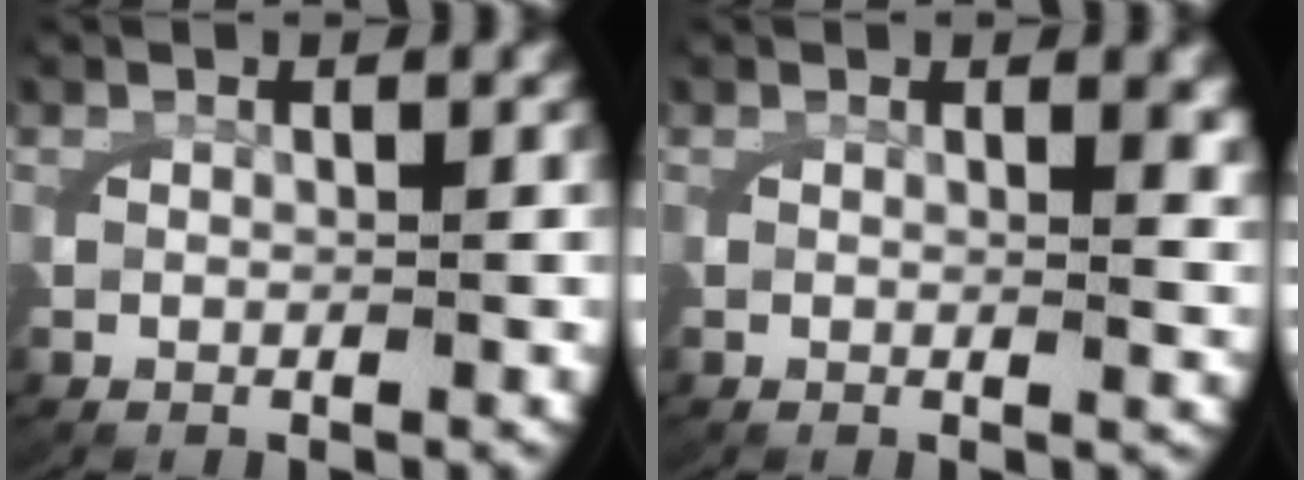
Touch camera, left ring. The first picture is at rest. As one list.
[{"total": 1.4, "force": [0.8, -0.1, 1.1], "torque": [-0.020, -0.008, 0.015]}]